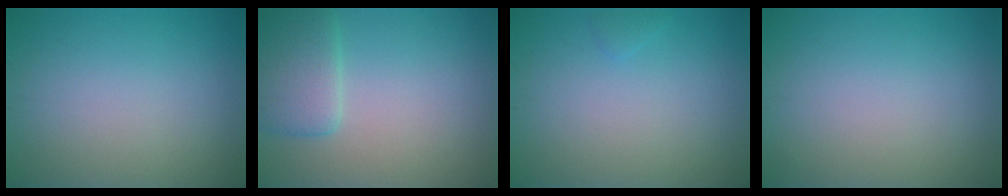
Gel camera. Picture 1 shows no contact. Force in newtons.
{"total": 3.7, "press": 3.7, "slide": 0.3}
{"total": 0.5, "press": 0.5, "slide": 0.0}
{"total": 0.0}